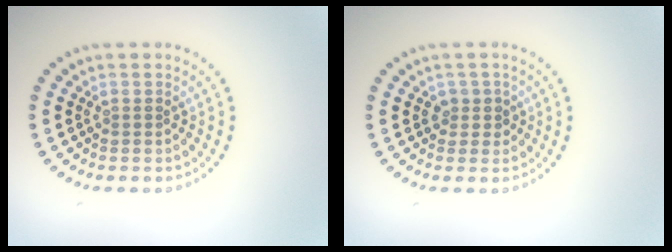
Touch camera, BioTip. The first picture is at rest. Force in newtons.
{"total": 1.5, "press": 1.3, "slide": 0.8}